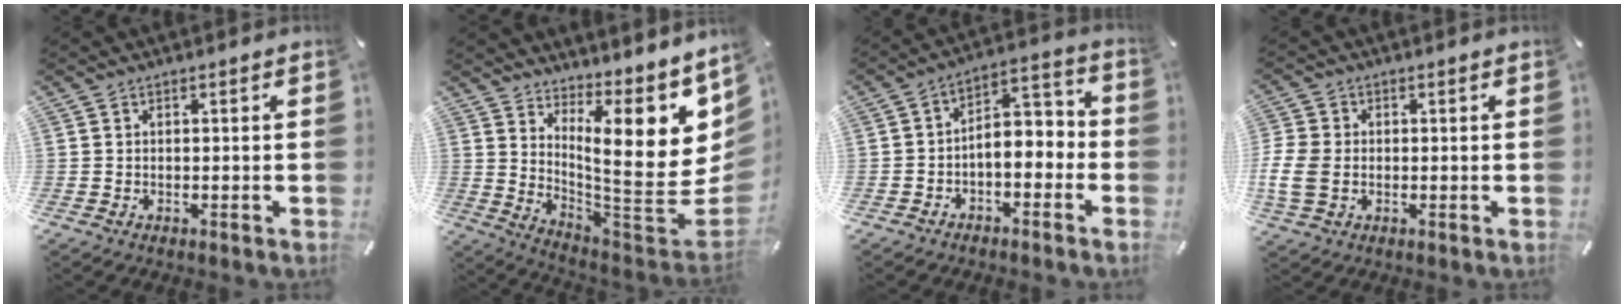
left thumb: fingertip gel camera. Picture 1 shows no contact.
{"total": 18.9, "force": [7.1, 8.3, 15.4], "torque": [-0.187, -0.097, 0.120]}
{"total": 5.8, "force": [-2.5, 4.1, 3.2], "torque": [-0.036, 0.005, -0.051]}
{"total": 6.9, "force": [-0.8, 5.4, 4.2], "torque": [-0.098, 0.009, -0.011]}